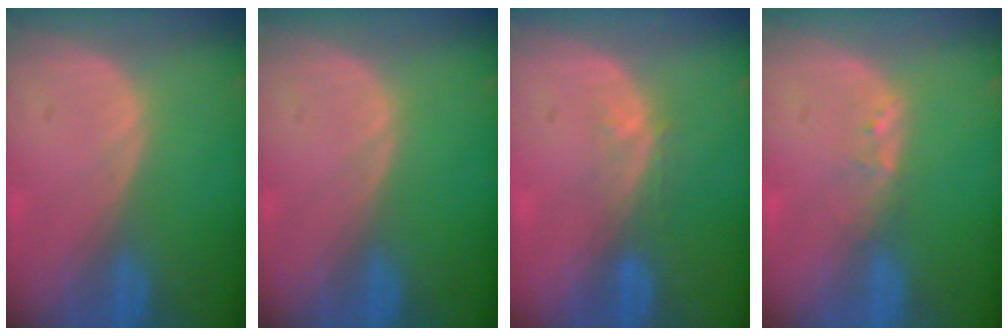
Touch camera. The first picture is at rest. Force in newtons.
{"total": 0.0}
{"total": 2.9, "press": 2.4, "slide": 1.7}
{"total": 1.6, "press": 1.5, "slide": 0.3}